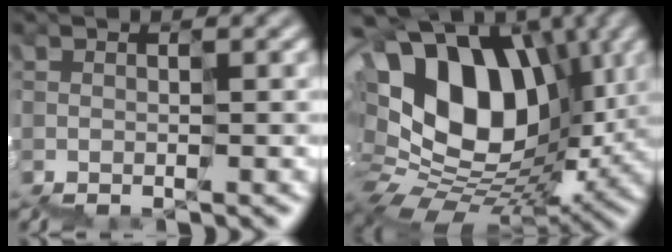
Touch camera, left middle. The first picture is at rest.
{"total": 12.2, "force": [3.6, 9.0, 7.5], "torque": [-0.127, 0.036, 0.055]}